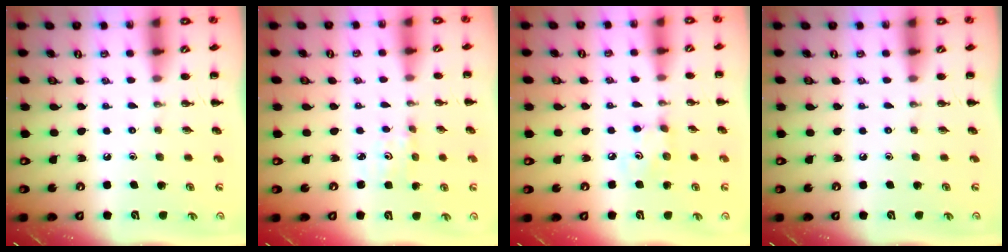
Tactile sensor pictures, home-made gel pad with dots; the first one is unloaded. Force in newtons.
{"total": 1.2, "press": 1.1, "slide": 0.4}
{"total": 3.1, "press": 3.0, "slide": 0.6}
{"total": 0.0}